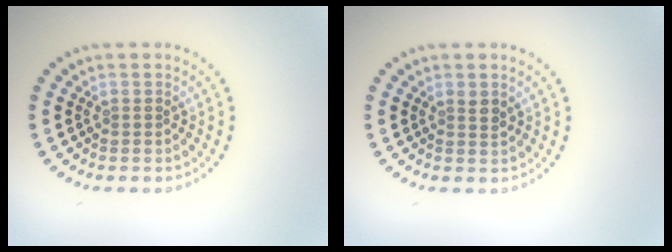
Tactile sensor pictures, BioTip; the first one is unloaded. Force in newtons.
{"total": 1.0, "press": 0.8, "slide": 0.5}